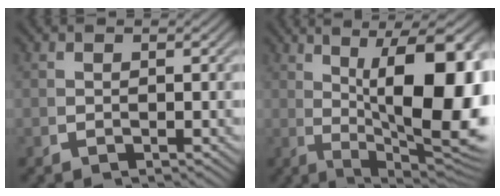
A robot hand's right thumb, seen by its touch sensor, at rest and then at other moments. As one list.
[{"total": 15.9, "force": [0.7, 7.6, 14.0], "torque": [-0.199, -0.039, 0.041]}]